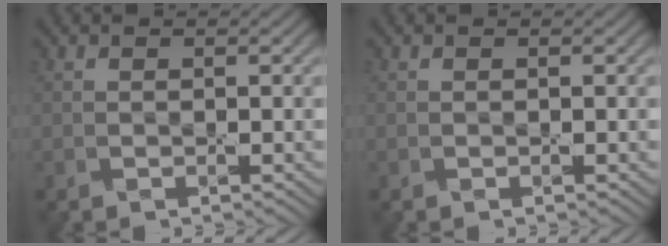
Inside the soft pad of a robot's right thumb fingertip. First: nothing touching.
{"total": 0.0}